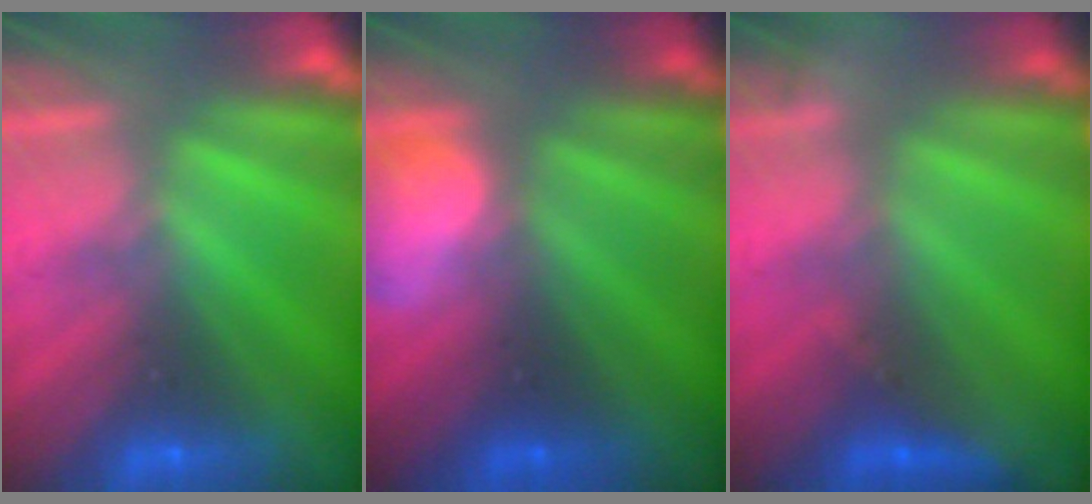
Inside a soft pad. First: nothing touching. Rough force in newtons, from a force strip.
{"total": 2.8}
{"total": 2.7}